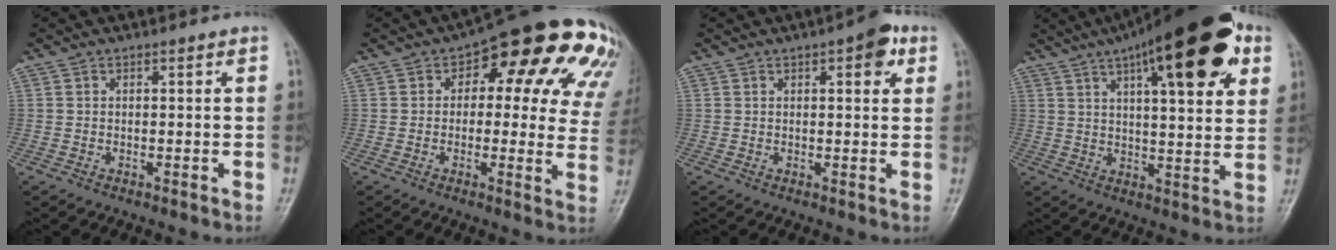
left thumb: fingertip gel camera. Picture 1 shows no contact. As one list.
[{"total": 20.6, "force": [8.5, 10.5, 15.6], "torque": [-0.141, 0.009, 0.089]}, {"total": 5.0, "force": [2.3, 1.9, 4.0], "torque": [-0.037, -0.003, 0.021]}, {"total": 23.5, "force": [11.6, 7.2, 19.2], "torque": [-0.266, -0.008, 0.168]}]